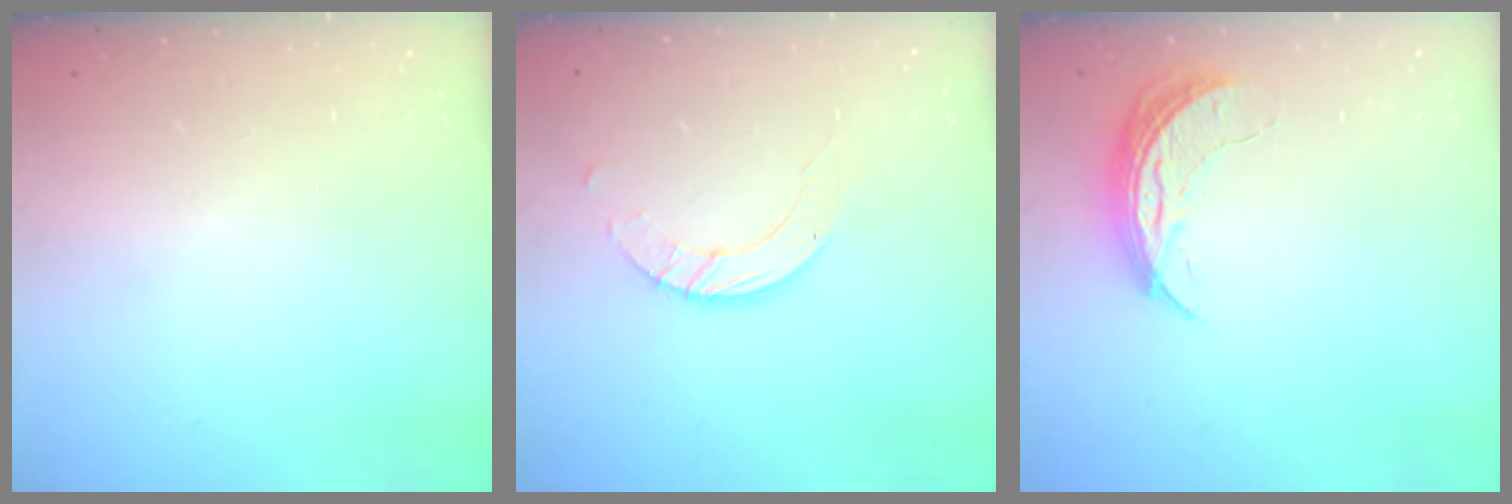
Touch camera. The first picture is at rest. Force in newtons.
{"total": 6.5, "press": 6.5, "slide": 0.5}
{"total": 7.2, "press": 7.2, "slide": 0.7}